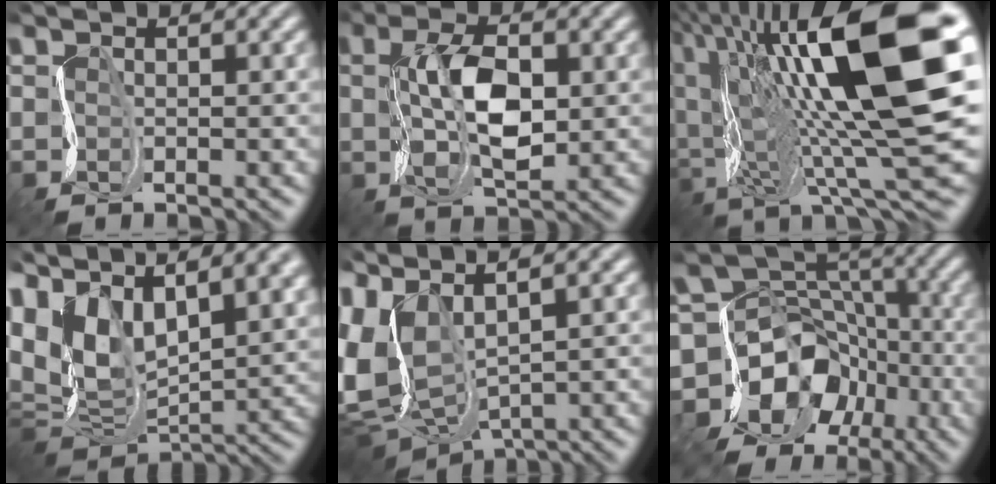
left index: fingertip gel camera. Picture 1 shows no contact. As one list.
[{"total": 5.6, "force": [0.1, 2.7, 4.9], "torque": [-0.106, 0.003, 0.000]}, {"total": 17.6, "force": [3.1, 5.3, 16.5], "torque": [-0.287, 0.024, 0.045]}, {"total": 15.7, "force": [4.9, 9.6, 11.4], "torque": [-0.240, 0.012, 0.097]}, {"total": 8.9, "force": [1.1, 5.5, 7.0], "torque": [-0.194, -0.005, 0.040]}, {"total": 12.1, "force": [-6.4, 9.6, 3.7], "torque": [-0.063, -0.002, -0.124]}]